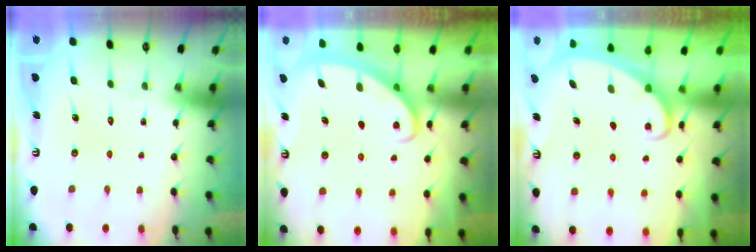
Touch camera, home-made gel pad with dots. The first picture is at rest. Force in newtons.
{"total": 2.8, "press": 2.8, "slide": 0.4}
{"total": 2.1, "press": 2.0, "slide": 0.3}